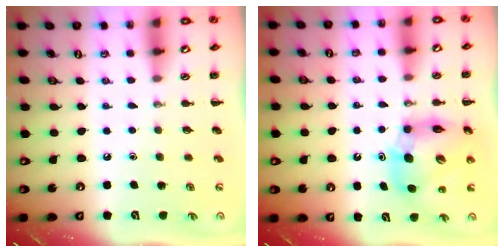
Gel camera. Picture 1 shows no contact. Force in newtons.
{"total": 11.6, "press": 11.1, "slide": 3.1}